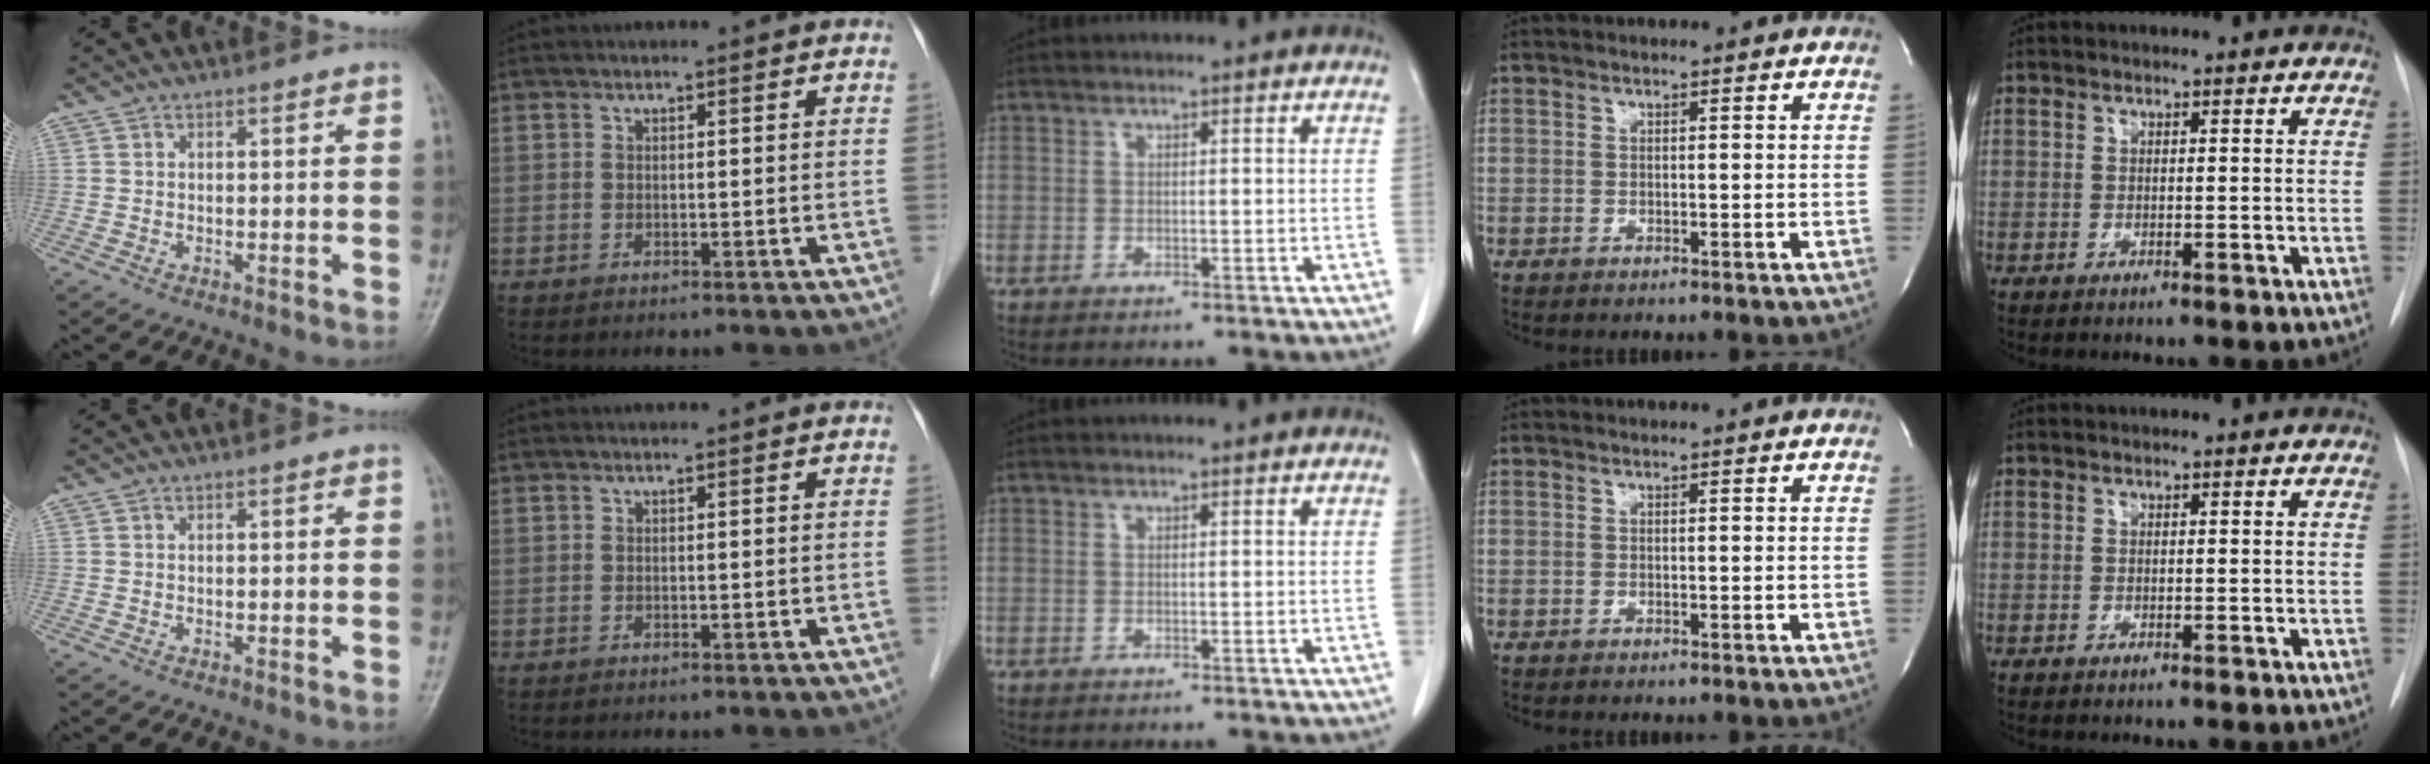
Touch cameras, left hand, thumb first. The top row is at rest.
{}